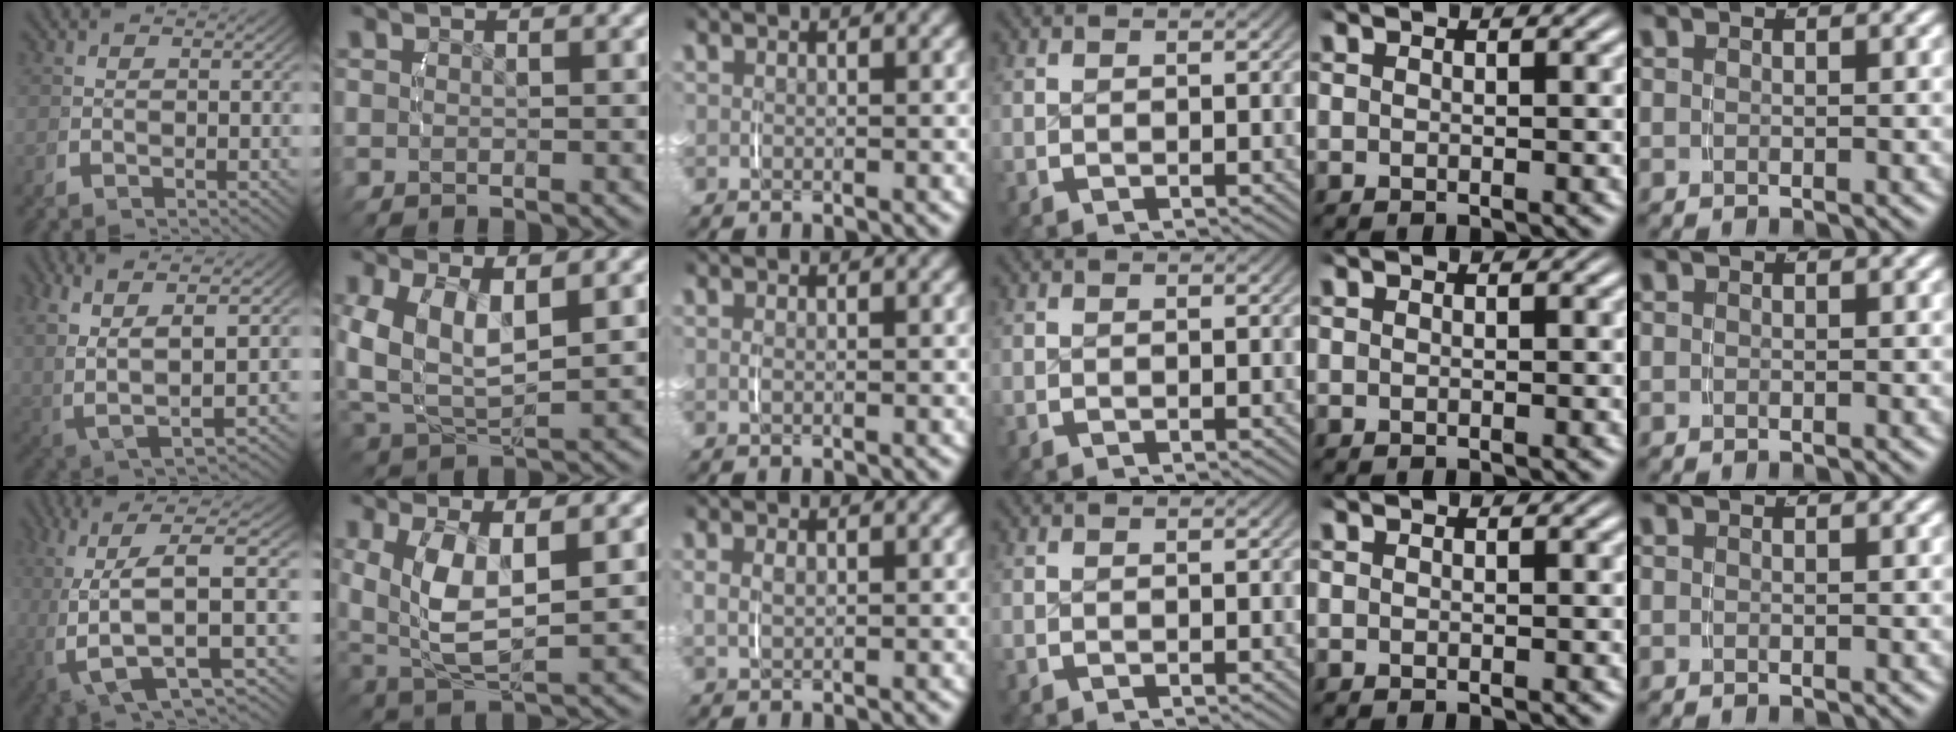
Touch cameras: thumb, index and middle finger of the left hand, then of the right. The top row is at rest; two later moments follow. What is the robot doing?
{"motion": "lift_and_place", "object": "backpack"}